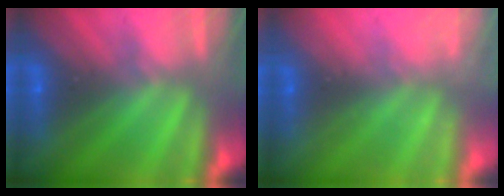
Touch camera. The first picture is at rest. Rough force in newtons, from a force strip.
{"total": 2.2}